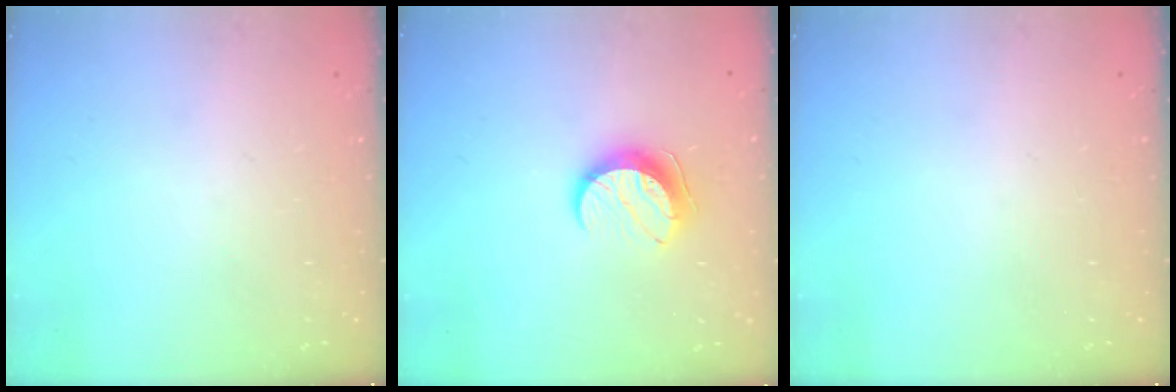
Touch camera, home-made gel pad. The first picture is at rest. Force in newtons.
{"total": 10.2, "press": 10.1, "slide": 0.8}
{"total": 0.0}